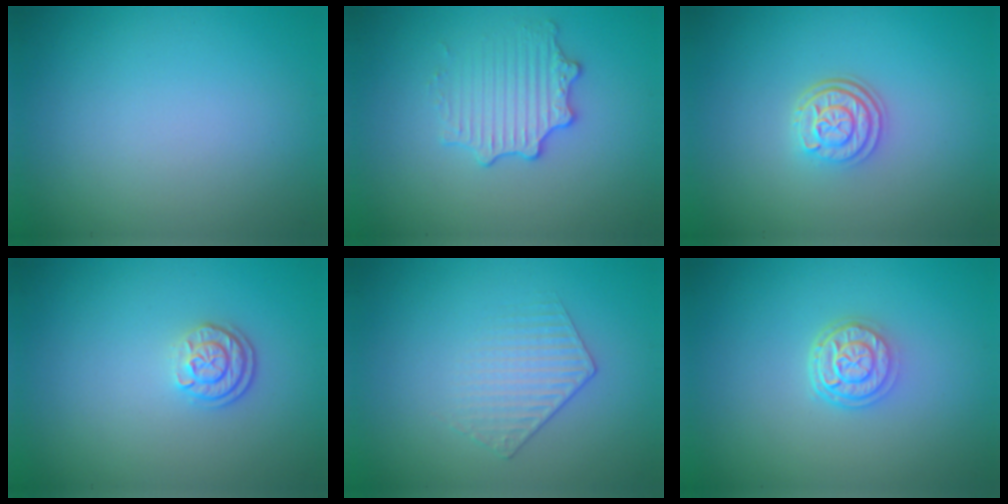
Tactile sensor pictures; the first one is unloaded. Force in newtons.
{"total": 2.9, "press": 2.8, "slide": 0.7}
{"total": 3.0, "press": 2.4, "slide": 1.7}
{"total": 2.3, "press": 1.7, "slide": 1.4}
{"total": 1.7, "press": 1.2, "slide": 1.3}
{"total": 3.1, "press": 2.4, "slide": 1.9}